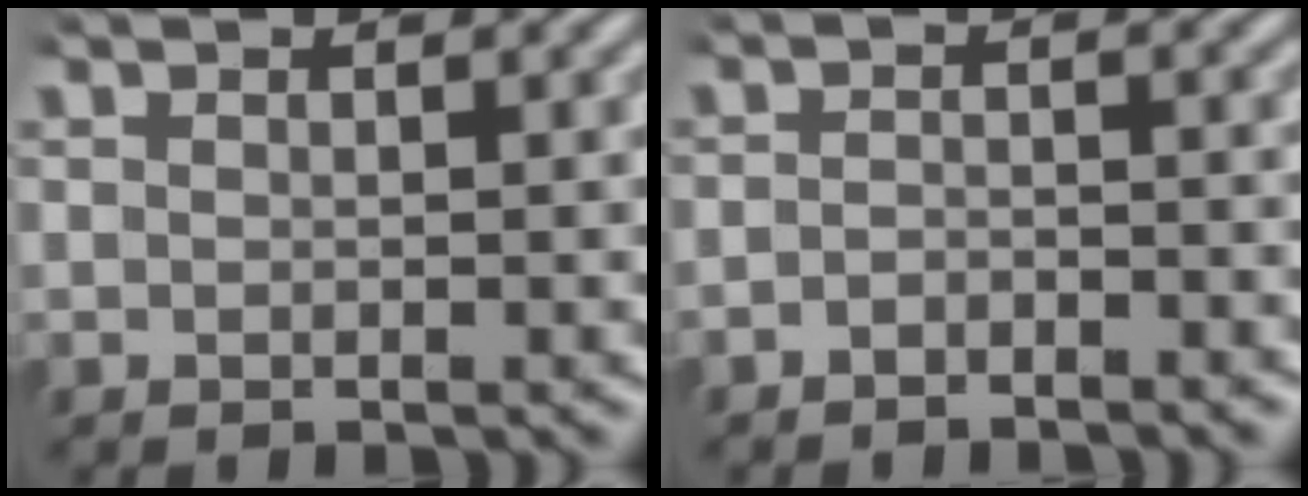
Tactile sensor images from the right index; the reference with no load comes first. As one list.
[{"total": 2.2, "force": [-2.1, 0.5, 0.0], "torque": [0.001, -0.006, -0.038]}]